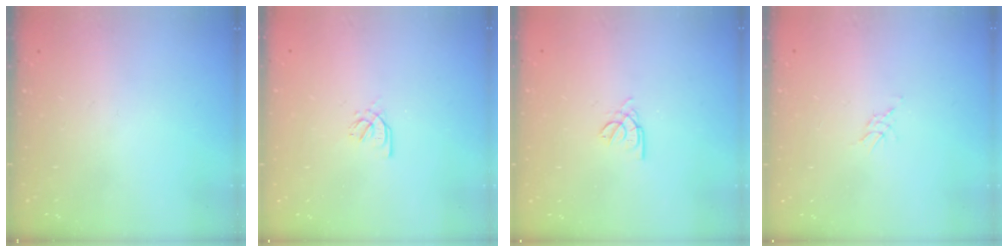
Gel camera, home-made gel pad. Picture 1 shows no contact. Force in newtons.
{"total": 1.7, "press": 1.6, "slide": 0.5}
{"total": 2.2, "press": 2.1, "slide": 0.6}
{"total": 1.4, "press": 1.4, "slide": 0.2}